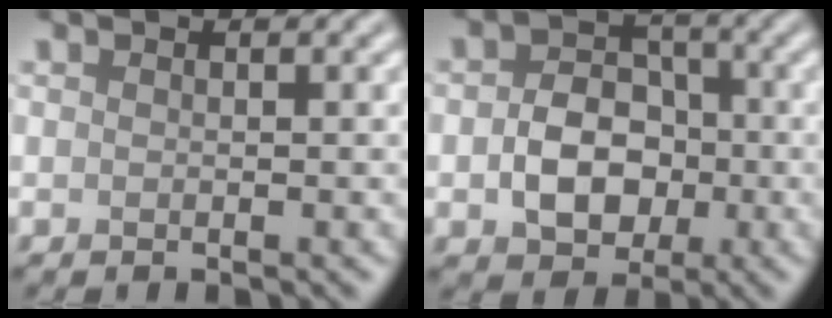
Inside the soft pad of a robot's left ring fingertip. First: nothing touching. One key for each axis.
{"total": 5.2, "fx": -1.1, "fy": 4.0, "fz": 3.2, "tx": -0.049, "ty": 0.000, "tz": -0.017}